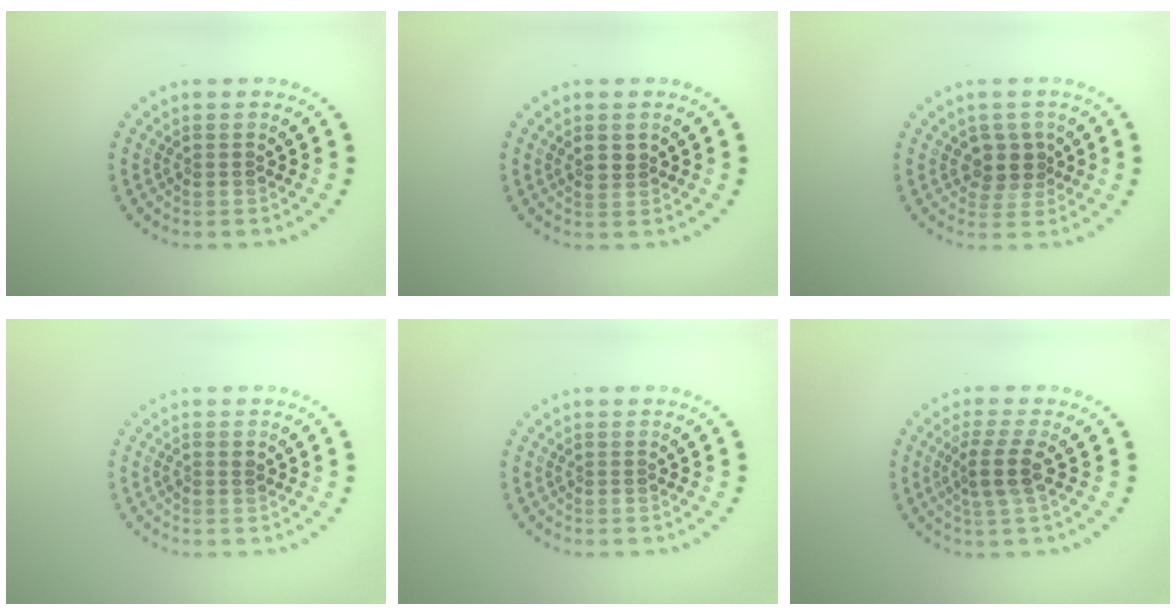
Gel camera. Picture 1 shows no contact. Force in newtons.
{"total": 1.4, "press": 1.2, "slide": 0.7}
{"total": 2.5, "press": 2.1, "slide": 1.3}
{"total": 0.6, "press": 0.6, "slide": 0.1}
{"total": 0.0}
{"total": 2.5, "press": 2.0, "slide": 1.6}